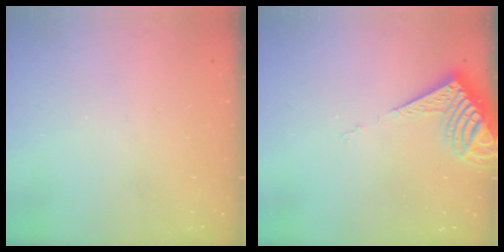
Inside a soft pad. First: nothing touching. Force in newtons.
{"total": 7.9, "press": 7.9, "slide": 0.8}